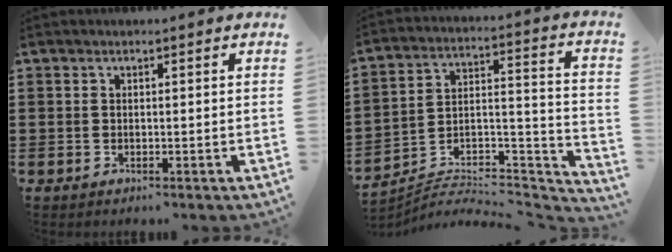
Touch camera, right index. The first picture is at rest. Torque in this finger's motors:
{"motor_torque": [-1.34, 0.80, -1.05, -0.21]}